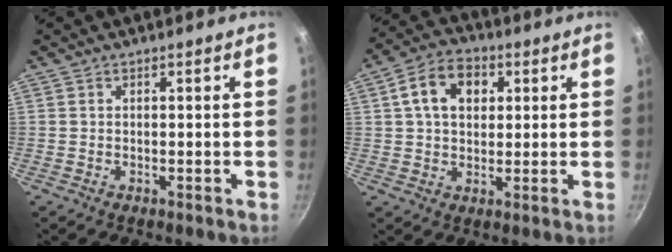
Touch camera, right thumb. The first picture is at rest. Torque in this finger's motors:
{"motor_torque": [0.13, 2.32, 0.86, -0.02, 0.06]}